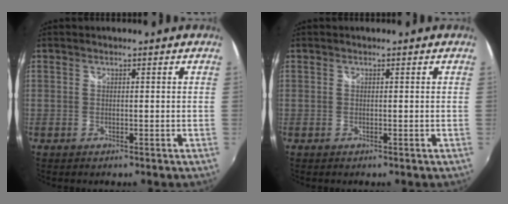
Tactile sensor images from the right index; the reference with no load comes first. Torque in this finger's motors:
{"motor_torque": [0.09, 0.08, 0.00, 0.01]}